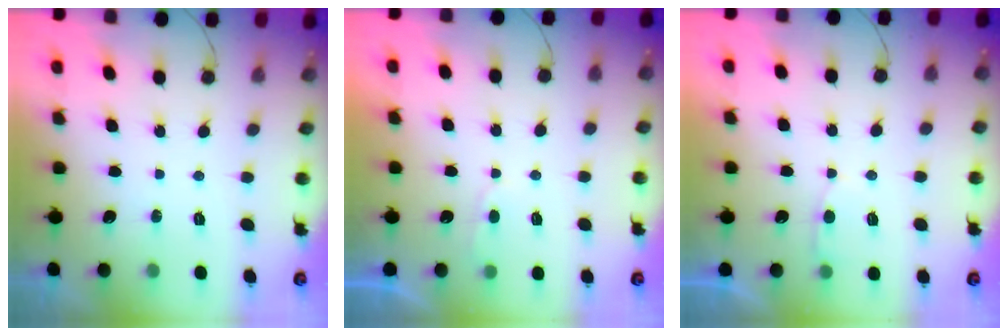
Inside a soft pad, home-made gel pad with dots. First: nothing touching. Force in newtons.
{"total": 2.5, "press": 2.5, "slide": 0.3}
{"total": 3.0, "press": 3.0, "slide": 0.4}